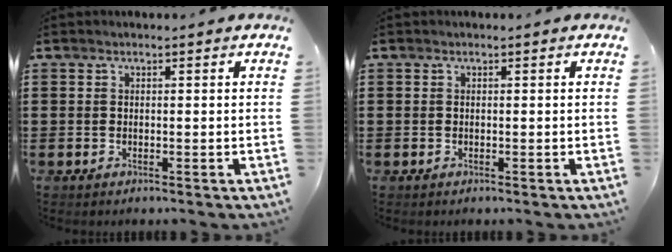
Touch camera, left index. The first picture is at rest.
{"total": 0.0}